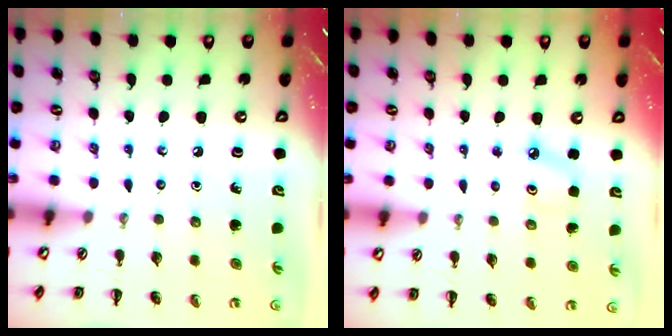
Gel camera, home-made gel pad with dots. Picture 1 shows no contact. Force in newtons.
{"total": 6.3, "press": 6.1, "slide": 1.7}